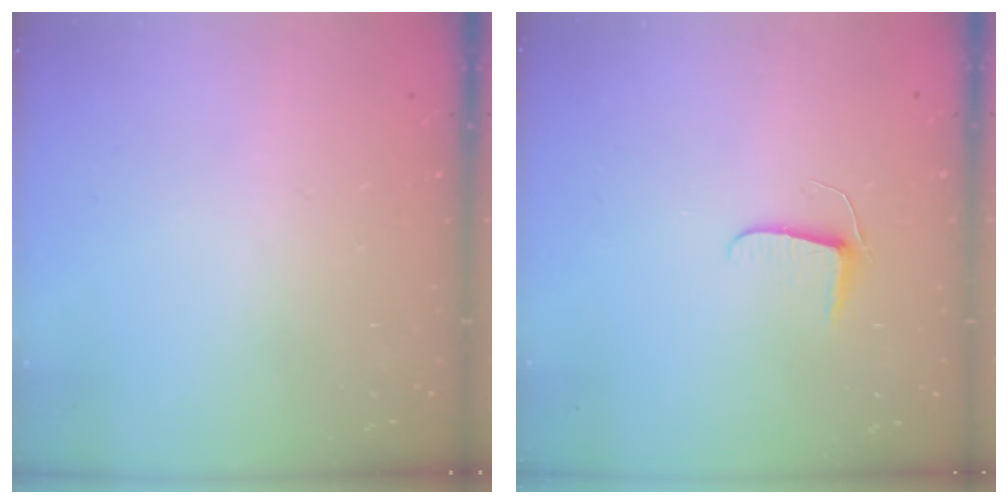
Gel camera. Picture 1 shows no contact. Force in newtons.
{"total": 5.5, "press": 5.5, "slide": 0.5}